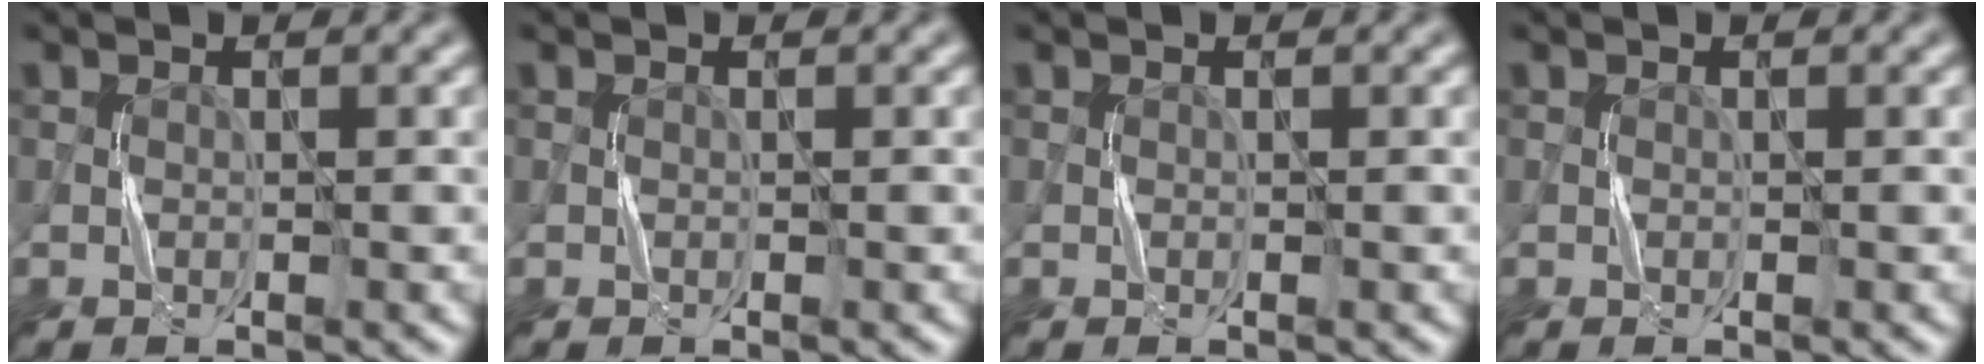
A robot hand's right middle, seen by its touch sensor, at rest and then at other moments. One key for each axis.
{"total": 0.0}
{"total": 0.0}
{"total": 0.0}